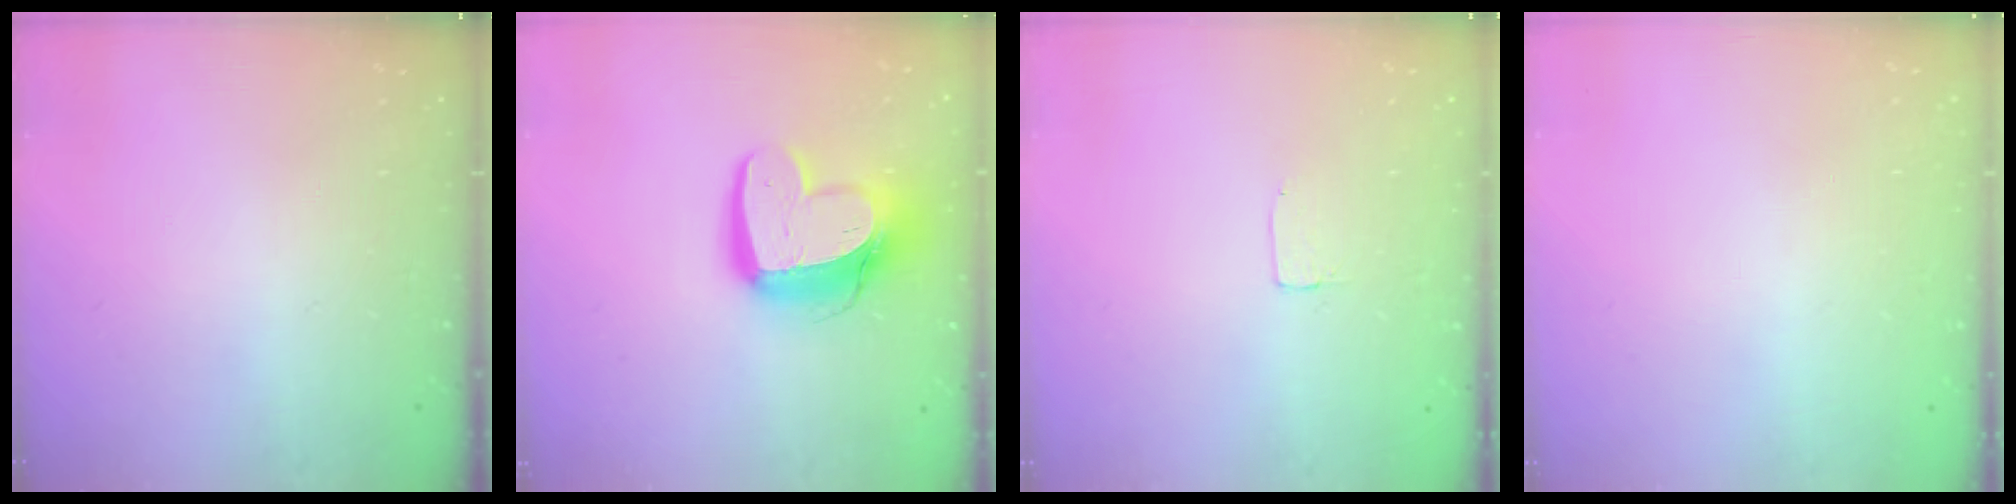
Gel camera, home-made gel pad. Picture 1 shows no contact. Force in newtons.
{"total": 15.5, "press": 15.4, "slide": 1.8}
{"total": 2.0, "press": 2.0, "slide": 0.0}
{"total": 0.0}